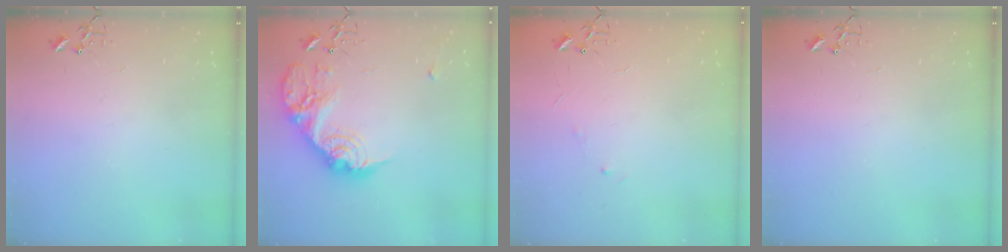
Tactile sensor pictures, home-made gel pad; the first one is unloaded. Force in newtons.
{"total": 24.1, "press": 24.1, "slide": 1.4}
{"total": 3.4, "press": 3.4, "slide": 0.6}
{"total": 0.0}